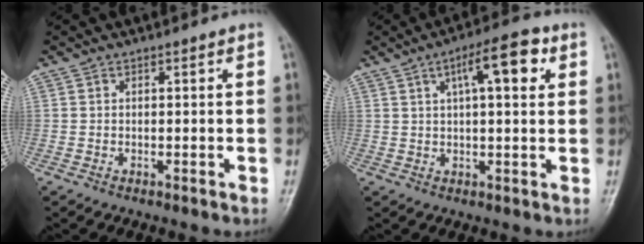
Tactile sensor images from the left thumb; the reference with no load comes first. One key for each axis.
{"total": 10.0, "fx": 3.8, "fy": 3.2, "fz": 8.7, "tx": -0.121, "ty": 0.010, "tz": 0.055}